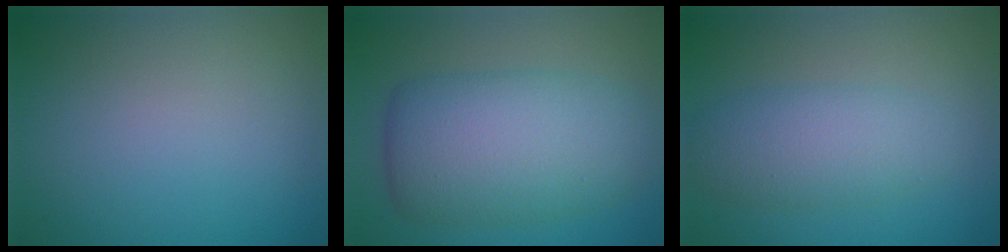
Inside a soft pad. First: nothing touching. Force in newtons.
{"total": 9.2, "press": 9.2, "slide": 0.1}
{"total": 4.4, "press": 4.4, "slide": 0.1}